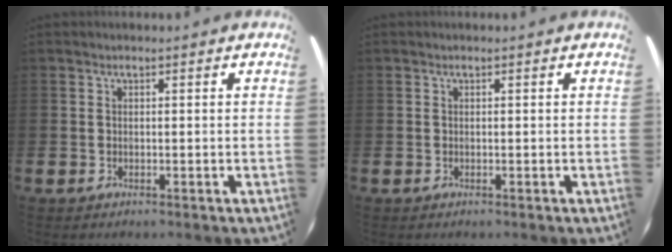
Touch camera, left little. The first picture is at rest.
{"total": 0.0}